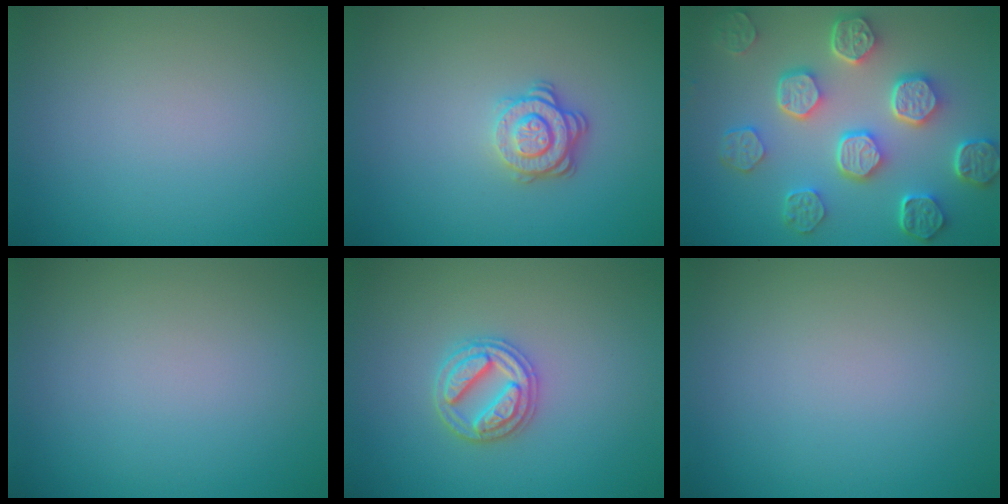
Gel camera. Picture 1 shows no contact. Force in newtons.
{"total": 3.0, "press": 2.6, "slide": 1.5}
{"total": 7.6, "press": 5.8, "slide": 4.9}
{"total": 0.0}
{"total": 3.0, "press": 2.9, "slide": 0.4}
{"total": 0.0}